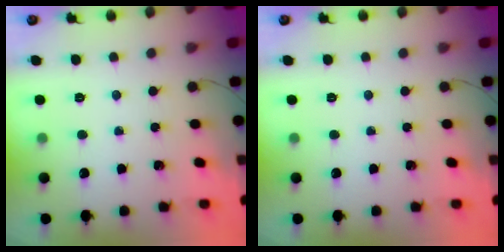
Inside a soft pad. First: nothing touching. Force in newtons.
{"total": 0.0}